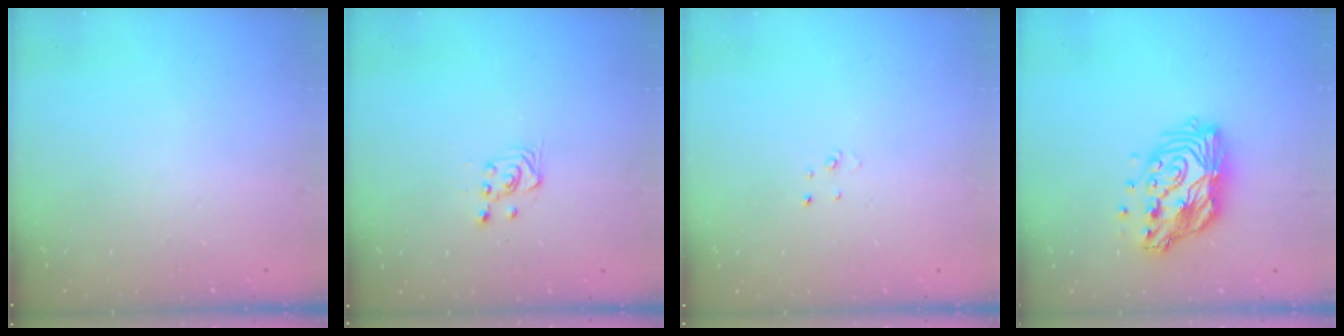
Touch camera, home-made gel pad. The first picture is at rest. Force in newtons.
{"total": 3.0, "press": 2.8, "slide": 1.0}
{"total": 2.0, "press": 2.0, "slide": 0.2}
{"total": 15.4, "press": 15.4, "slide": 1.4}